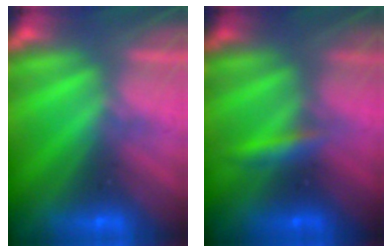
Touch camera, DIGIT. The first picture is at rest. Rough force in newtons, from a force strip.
{"total": 2.5}